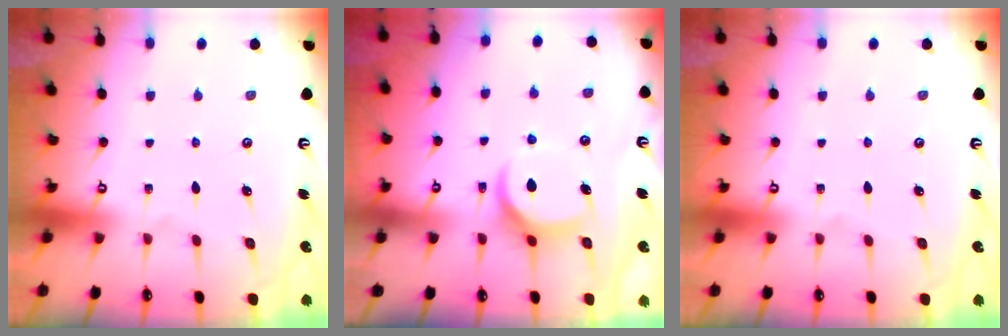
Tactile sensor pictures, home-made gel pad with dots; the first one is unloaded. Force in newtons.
{"total": 7.7, "press": 7.6, "slide": 0.9}
{"total": 0.0}